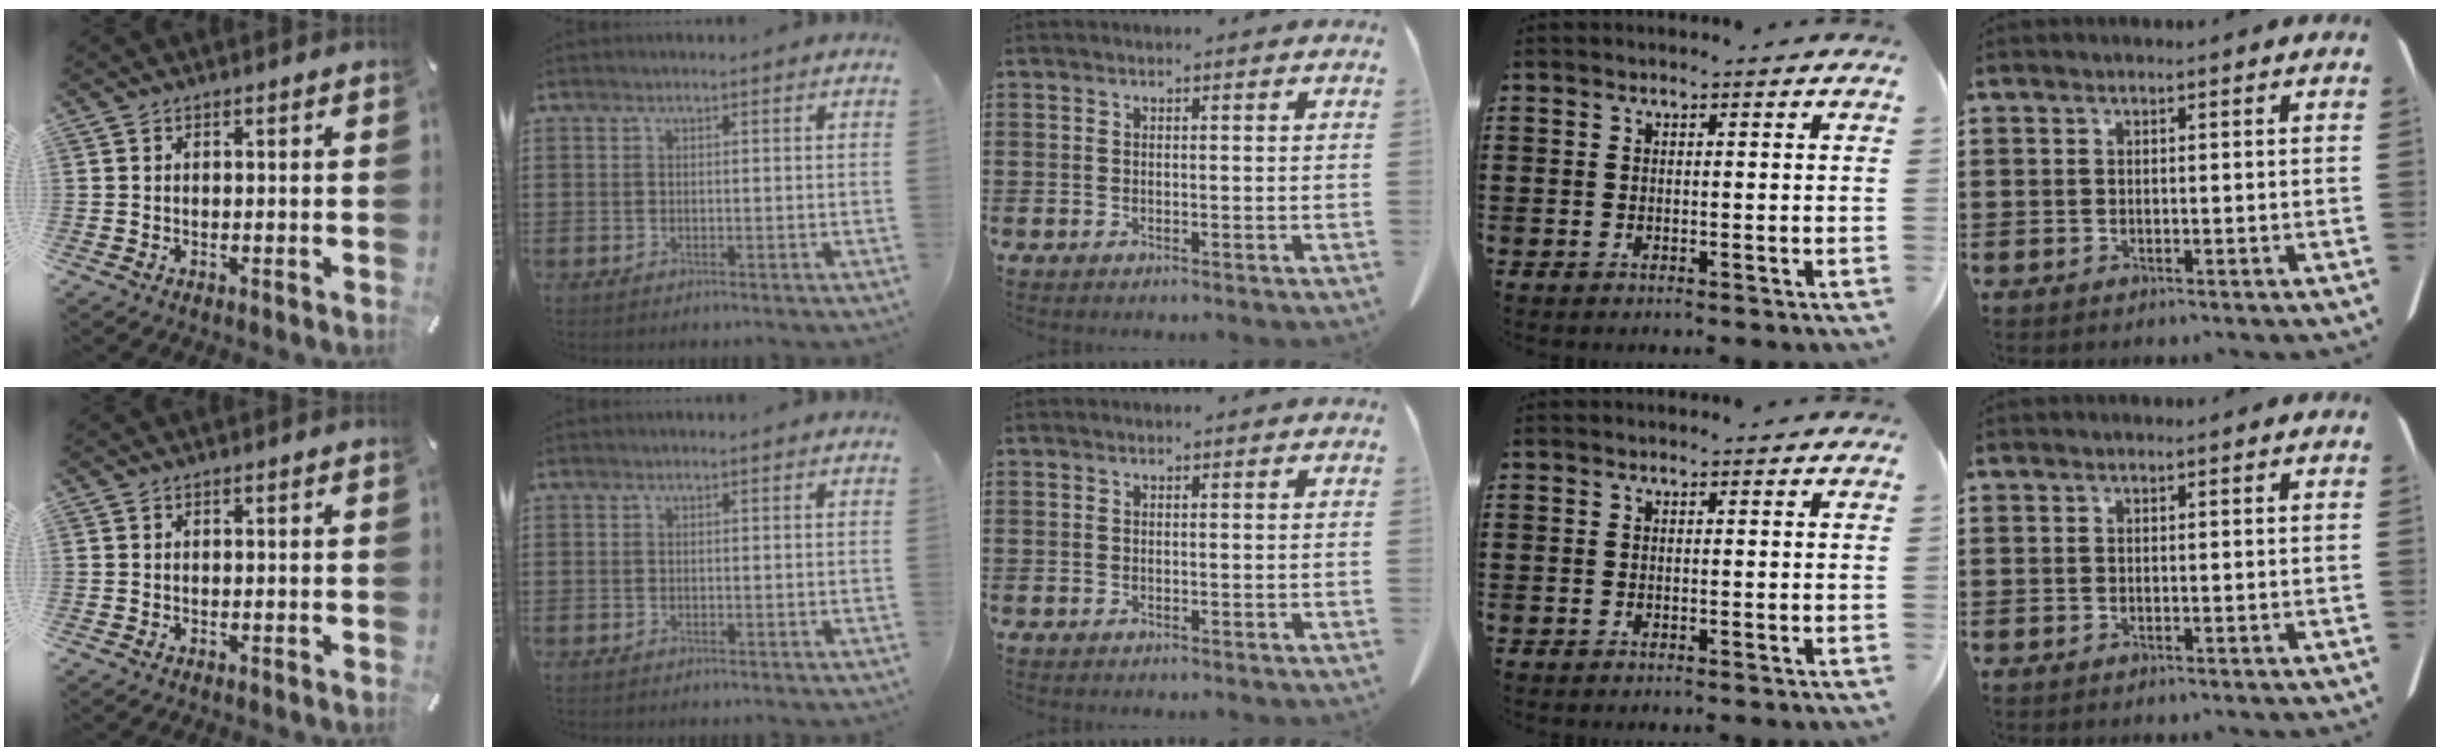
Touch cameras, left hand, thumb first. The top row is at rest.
{}